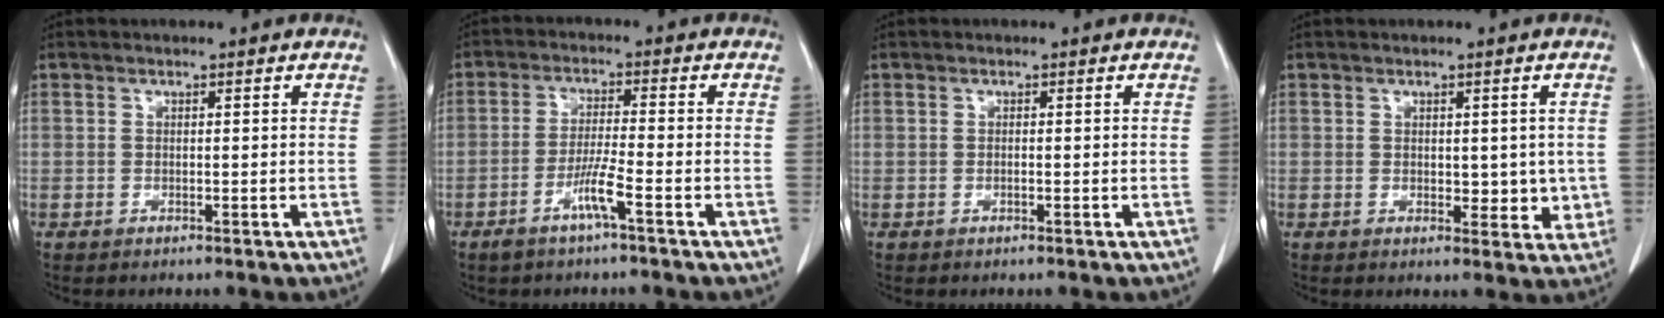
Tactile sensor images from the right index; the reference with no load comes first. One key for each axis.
{"total": 5.0, "fx": -2.7, "fy": 0.0, "fz": 4.2, "tx": -0.087, "ty": 0.000, "tz": -0.053}
{"total": 0.6, "fx": -0.1, "fy": 0.3, "fz": 0.5, "tx": -0.014, "ty": 0.000, "tz": -0.002}
{"total": 5.8, "fx": -0.1, "fy": 3.5, "fz": 4.6, "tx": -0.052, "ty": 0.003, "tz": 0.007}